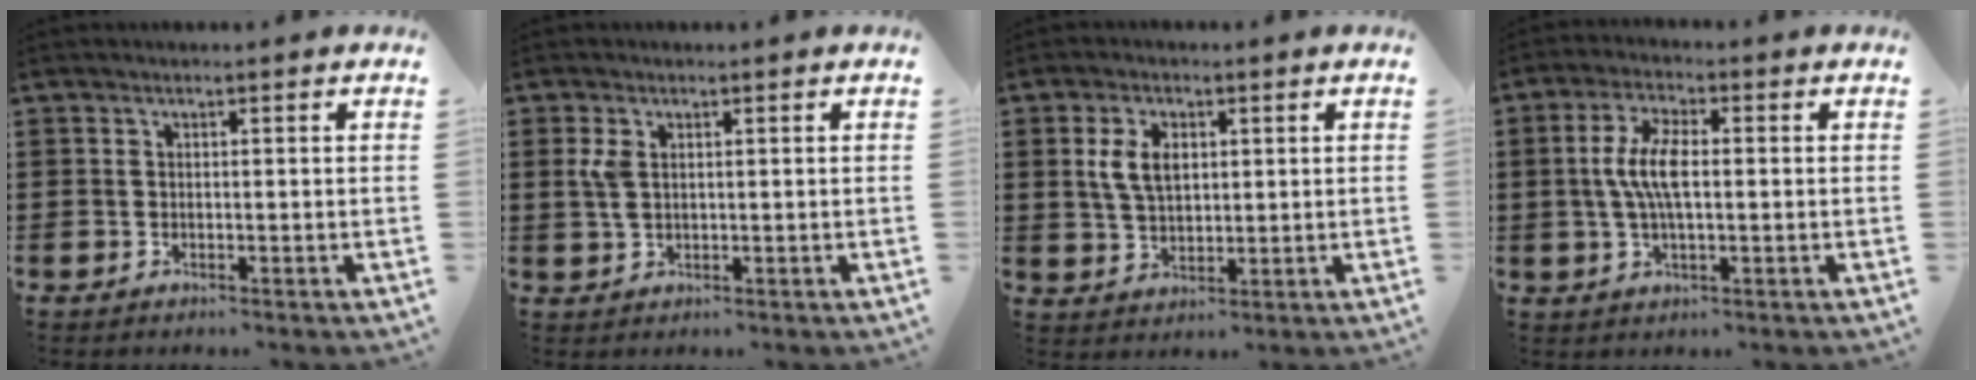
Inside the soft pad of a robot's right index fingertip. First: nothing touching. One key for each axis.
{"total": 3.1, "fx": 0.8, "fy": 1.8, "fz": 2.3, "tx": -0.060, "ty": 0.005, "tz": 0.012}
{"total": 5.3, "fx": 1.3, "fy": 3.2, "fz": 4.0, "tx": -0.095, "ty": 0.010, "tz": 0.019}
{"total": 6.7, "fx": 0.1, "fy": 2.3, "fz": 6.3, "tx": -0.137, "ty": -0.001, "tz": -0.007}